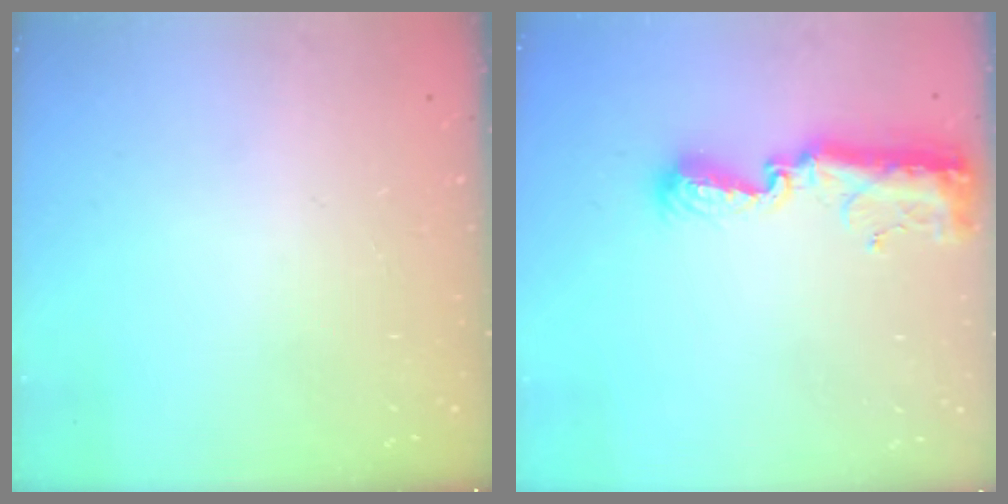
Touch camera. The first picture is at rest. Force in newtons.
{"total": 14.4, "press": 13.1, "slide": 6.0}